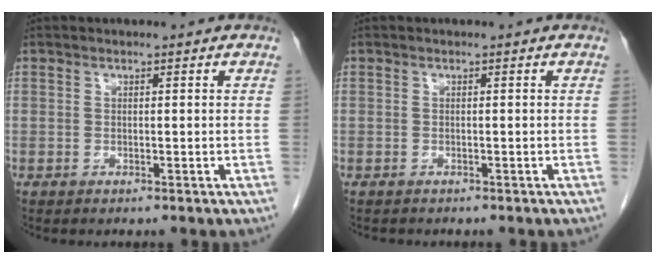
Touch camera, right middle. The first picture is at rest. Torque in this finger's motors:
{"motor_torque": [0.04, -0.02, -0.03, 0.00]}